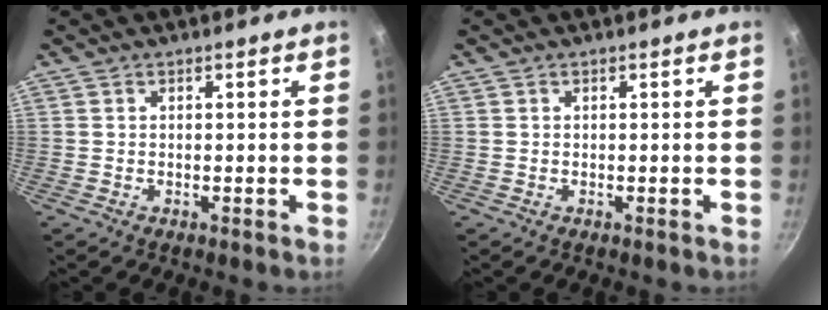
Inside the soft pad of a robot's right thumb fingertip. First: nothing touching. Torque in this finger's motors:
{"motor_torque": [0.00, 0.00, 0.08, 0.04, 0.00]}